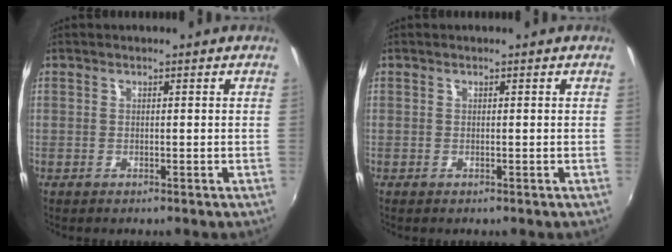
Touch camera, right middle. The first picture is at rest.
{"total": 0.0}